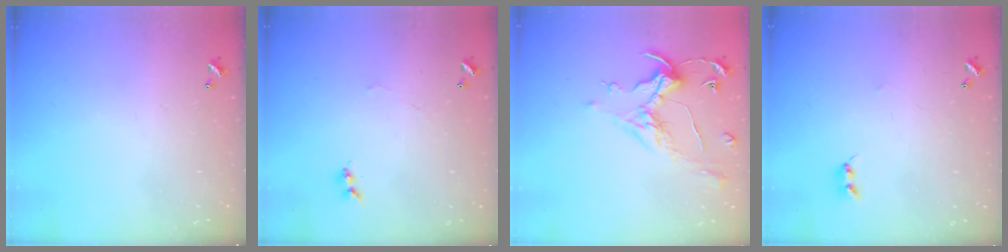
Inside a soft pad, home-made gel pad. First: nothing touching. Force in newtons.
{"total": 1.2, "press": 1.1, "slide": 0.3}
{"total": 0.8, "press": 0.7, "slide": 0.5}
{"total": 2.2, "press": 2.2, "slide": 0.4}